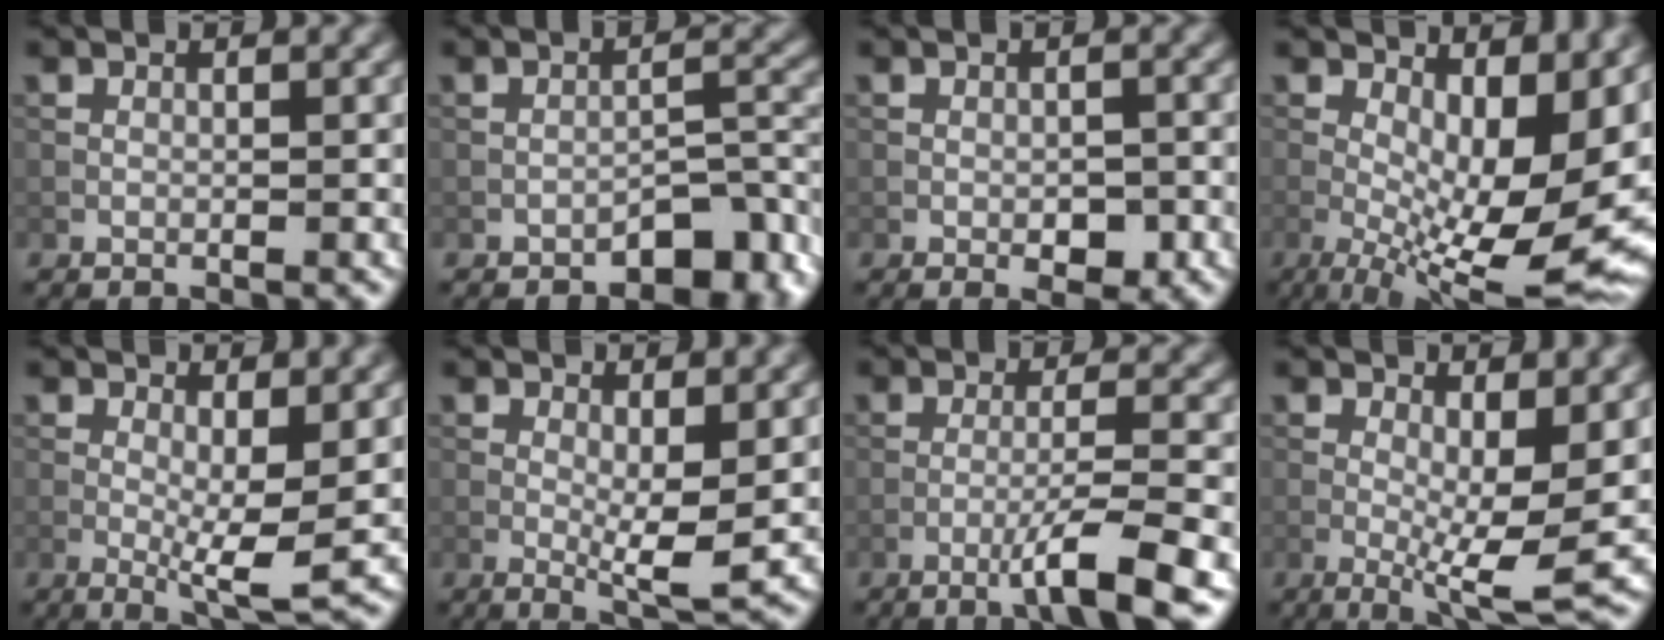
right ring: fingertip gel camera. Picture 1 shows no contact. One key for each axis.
{"total": 4.7, "fx": -3.3, "fy": 1.8, "fz": 2.8, "tx": -0.029, "ty": 0.012, "tz": -0.048}
{"total": 2.2, "fx": -0.8, "fy": 1.1, "fz": 1.7, "tx": -0.022, "ty": 0.000, "tz": -0.010}
{"total": 14.1, "fx": -0.3, "fy": 5.6, "fz": 13.0, "tx": -0.185, "ty": -0.007, "tz": 0.014}
{"total": 4.9, "fx": 0.0, "fy": 1.0, "fz": 4.8, "tx": -0.081, "ty": -0.012, "tz": 0.001}
{"total": 3.9, "fx": 0.1, "fy": 0.9, "fz": 3.8, "tx": -0.067, "ty": -0.009, "tz": 0.002}
{"total": 4.9, "fx": -2.7, "fy": 0.1, "fz": 4.1, "tx": -0.066, "ty": 0.008, "tz": -0.056}
{"total": 6.9, "fx": -0.2, "fy": 1.7, "fz": 6.7, "tx": -0.110, "ty": -0.013, "tz": -0.005}